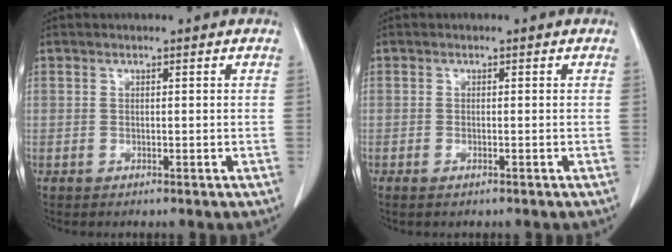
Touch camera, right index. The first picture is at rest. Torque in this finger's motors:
{"motor_torque": [-0.05, 0.03, 0.12, 0.03]}